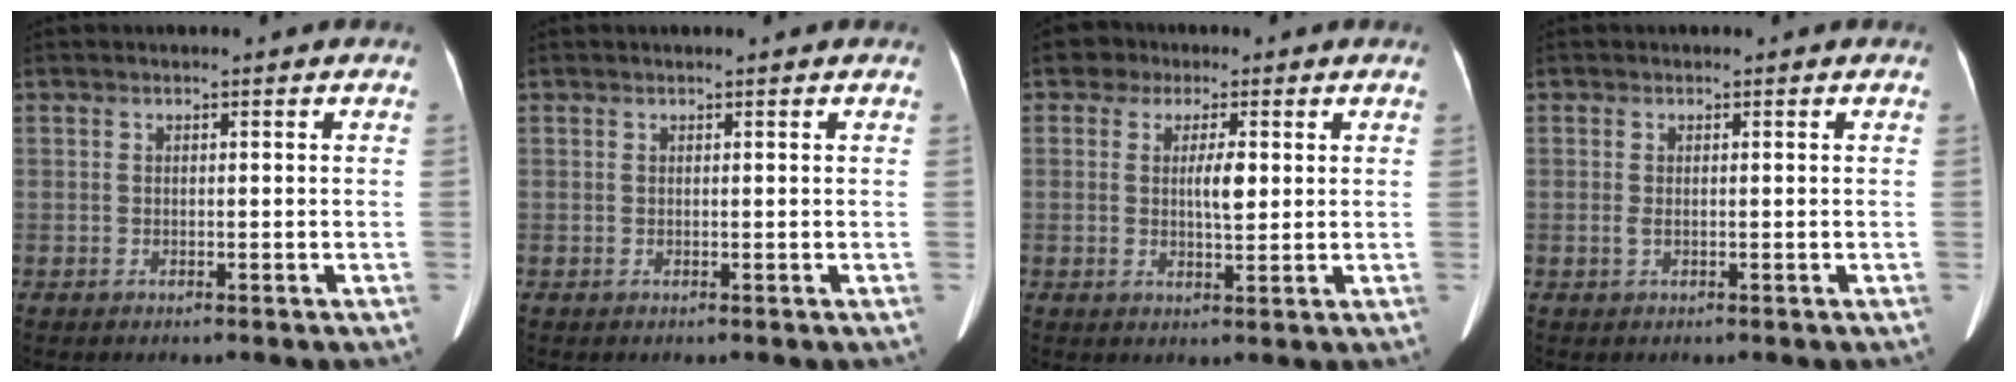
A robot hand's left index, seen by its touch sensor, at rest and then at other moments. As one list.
[{"total": 1.0, "force": [0.9, 0.0, 0.4], "torque": [-0.008, 0.015, 0.014]}, {"total": 5.0, "force": [1.2, 3.0, 3.8], "torque": [-0.062, 0.014, 0.018]}, {"total": 0.7, "force": [0.1, 0.3, 0.6], "torque": [-0.019, -0.002, 0.005]}]